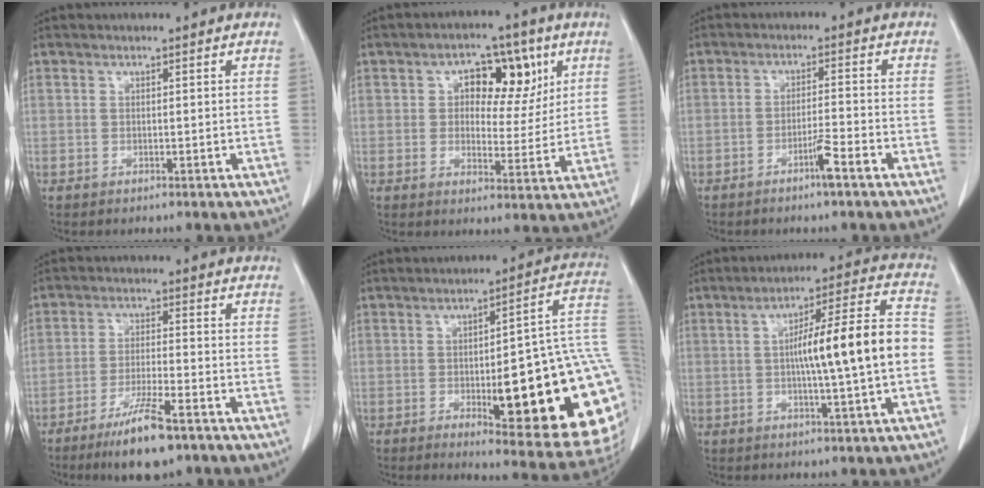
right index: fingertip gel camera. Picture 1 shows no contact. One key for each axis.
{"total": 8.9, "fx": 3.3, "fy": 5.1, "fz": 6.5, "tx": -0.081, "ty": 0.020, "tz": 0.049}
{"total": 3.8, "fx": -2.4, "fy": -0.4, "fz": 2.9, "tx": -0.050, "ty": -0.003, "tz": -0.044}
{"total": 9.0, "fx": -5.9, "fy": 1.1, "fz": 6.8, "tx": -0.127, "ty": -0.018, "tz": -0.099}
{"total": 26.0, "fx": -3.9, "fy": 4.8, "fz": 25.3, "tx": -0.231, "ty": 0.009, "tz": -0.046}
{"total": 13.9, "fx": -0.8, "fy": 0.4, "fz": 13.8, "tx": -0.214, "ty": 0.020, "tz": -0.016}